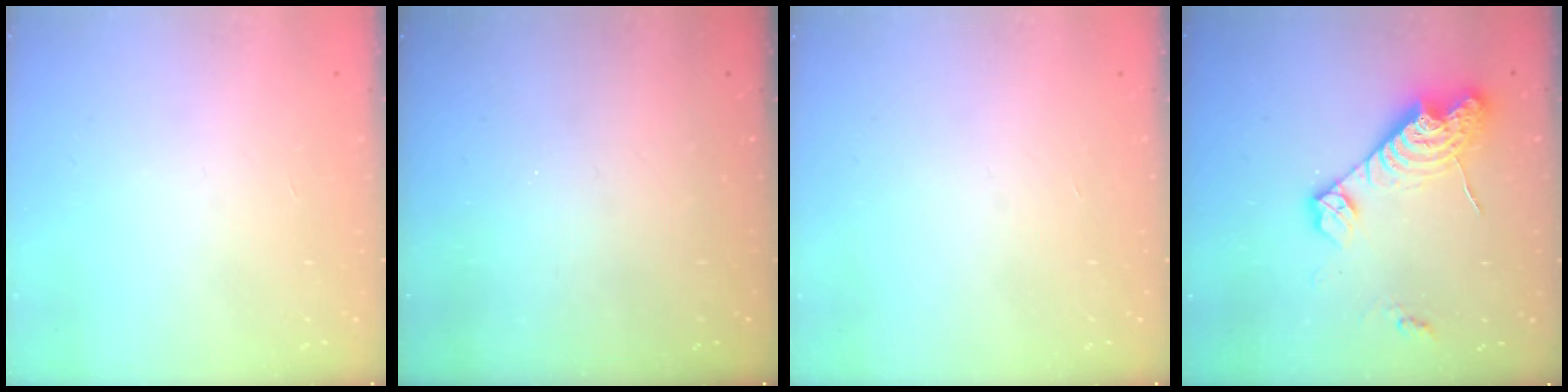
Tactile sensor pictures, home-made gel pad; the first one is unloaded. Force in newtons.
{"total": 0.0}
{"total": 0.0}
{"total": 14.7, "press": 14.6, "slide": 1.2}